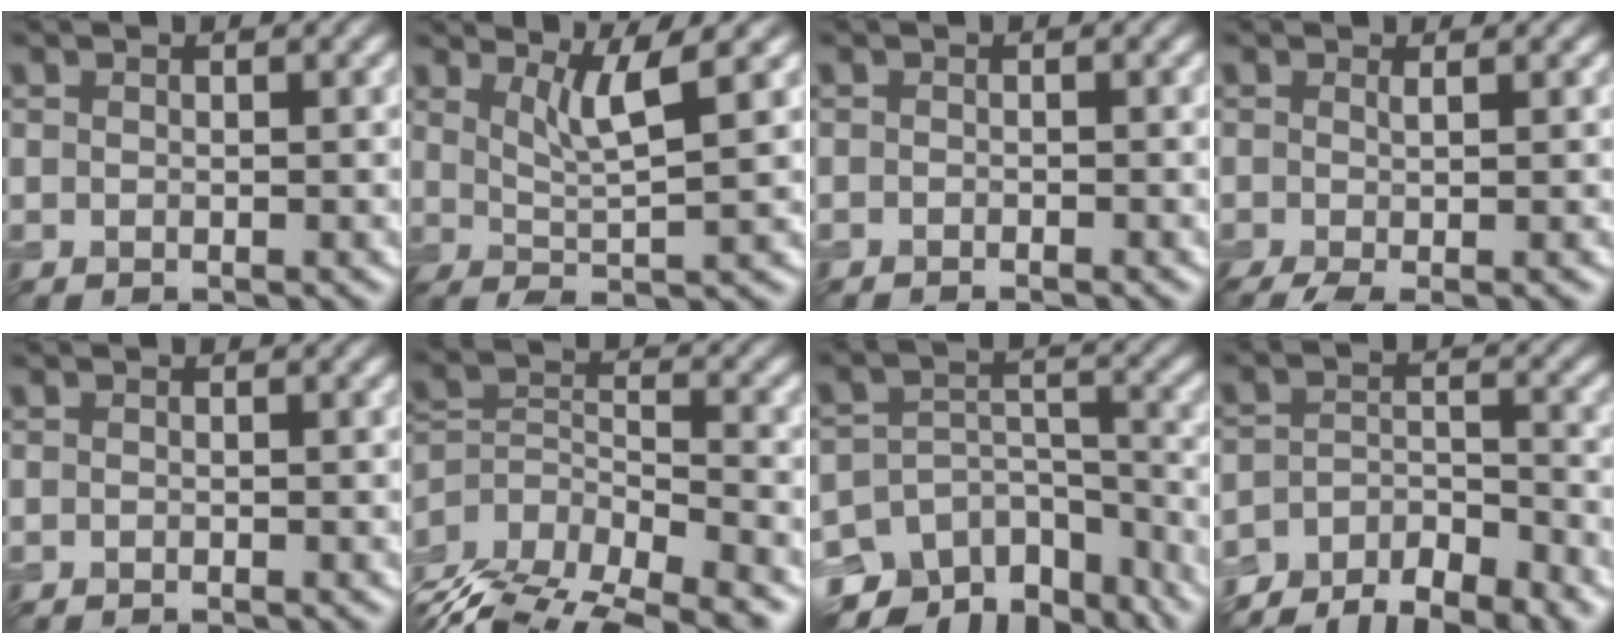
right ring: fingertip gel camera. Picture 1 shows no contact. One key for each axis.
{"total": 5.1, "fx": 2.0, "fy": 0.9, "fz": 4.6, "tx": -0.082, "ty": -0.003, "tz": 0.039}
{"total": 0.9, "fx": -0.9, "fy": 0.0, "fz": 0.3, "tx": -0.004, "ty": 0.001, "tz": -0.015}
{"total": 3.7, "fx": -1.0, "fy": 1.2, "fz": 3.4, "tx": -0.047, "ty": -0.008, "tz": -0.018}
{"total": 0.6, "fx": -0.6, "fy": 0.0, "fz": 0.2, "tx": -0.001, "ty": 0.001, "tz": -0.009}
{"total": 10.8, "fx": -8.3, "fy": 5.1, "fz": 4.7, "tx": -0.095, "ty": 0.013, "tz": -0.124}
{"total": 9.9, "fx": -7.7, "fy": 5.4, "fz": 3.1, "tx": -0.041, "ty": 0.011, "tz": -0.105}
{"total": 7.2, "fx": -6.2, "fy": 2.1, "fz": 3.0, "tx": -0.048, "ty": -0.001, "tz": -0.099}